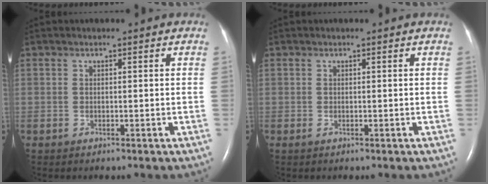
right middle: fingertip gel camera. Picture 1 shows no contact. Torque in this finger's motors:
{"motor_torque": [-0.05, -0.03, -0.02, -0.06]}